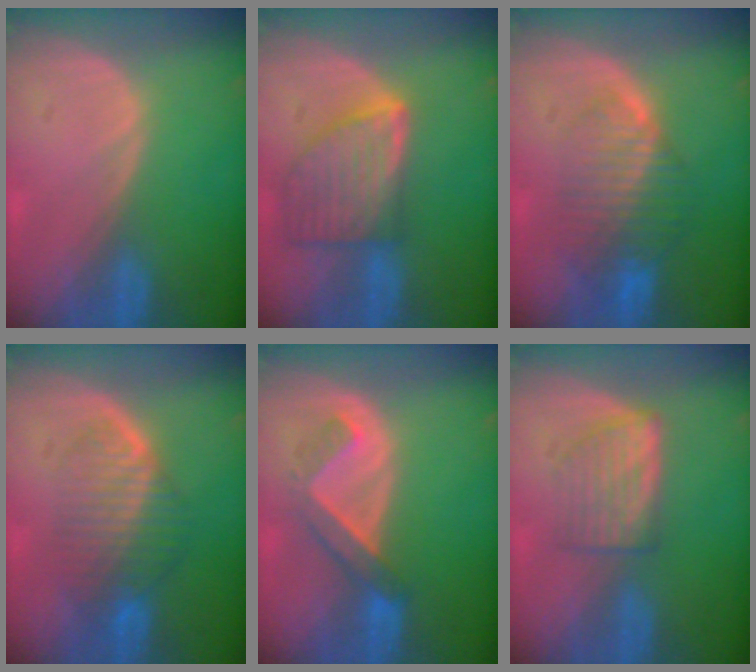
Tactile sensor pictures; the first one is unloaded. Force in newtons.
{"total": 8.2, "press": 7.3, "slide": 3.6}
{"total": 8.4, "press": 7.2, "slide": 4.3}
{"total": 7.4, "press": 6.8, "slide": 3.0}
{"total": 5.1, "press": 4.8, "slide": 1.6}
{"total": 5.2, "press": 5.0, "slide": 1.4}